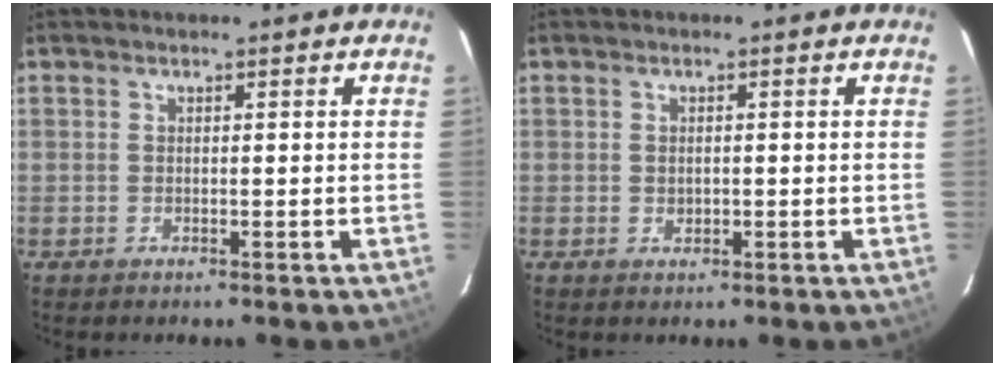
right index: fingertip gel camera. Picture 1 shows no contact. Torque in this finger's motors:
{"motor_torque": [-0.23, 0.02, -0.04, 0.00]}